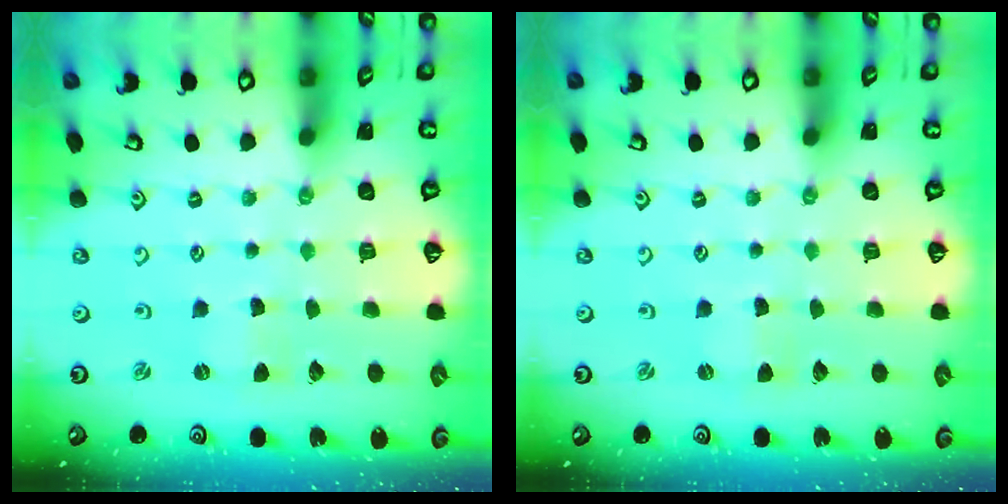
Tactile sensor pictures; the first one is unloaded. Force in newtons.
{"total": 0.0}